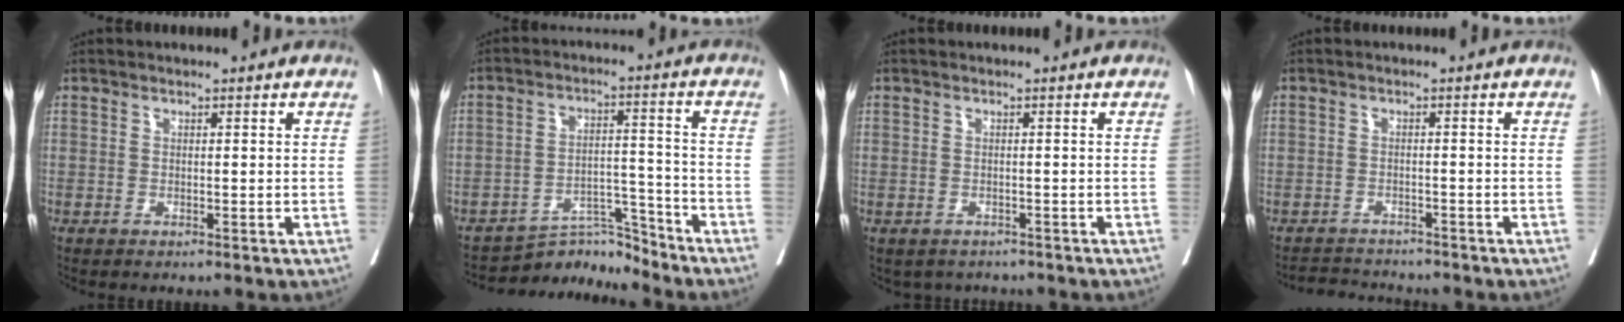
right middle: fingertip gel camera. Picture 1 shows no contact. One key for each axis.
{"total": 6.5, "fx": -6.5, "fy": 0.4, "fz": -0.6, "tx": 0.013, "ty": 0.030, "tz": -0.105}
{"total": 3.0, "fx": -2.5, "fy": 1.7, "fz": 0.3, "tx": 0.002, "ty": 0.006, "tz": -0.032}
{"total": 3.6, "fx": -3.5, "fy": 0.7, "fz": -0.2, "tx": 0.006, "ty": -0.010, "tz": -0.059}